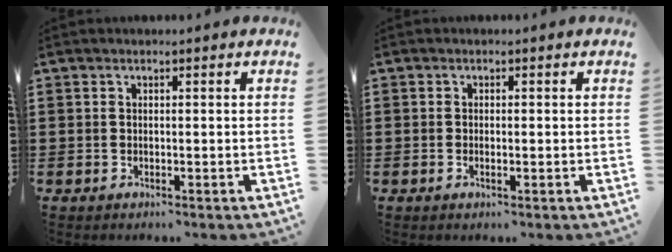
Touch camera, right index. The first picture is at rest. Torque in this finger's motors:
{"motor_torque": [-0.57, 1.52, 0.00, -0.01]}